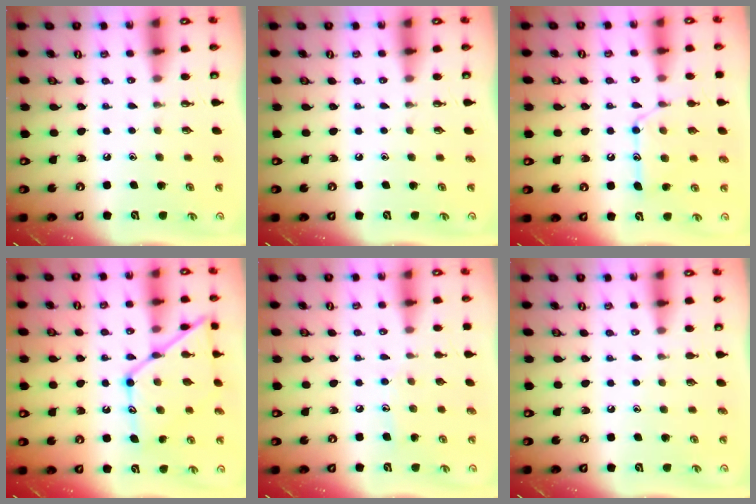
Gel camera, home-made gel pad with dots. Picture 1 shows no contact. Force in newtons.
{"total": 0.0}
{"total": 13.5, "press": 13.5, "slide": 0.8}
{"total": 17.3, "press": 17.2, "slide": 1.3}
{"total": 6.3, "press": 6.3, "slide": 0.3}
{"total": 3.5, "press": 3.5, "slide": 0.3}